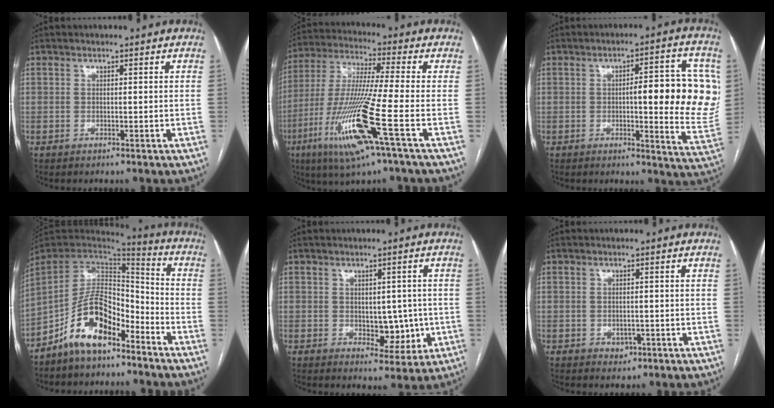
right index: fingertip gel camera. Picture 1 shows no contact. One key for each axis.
{"total": 16.3, "fx": -6.4, "fy": -0.4, "fz": 14.9, "tx": -0.316, "ty": -0.024, "tz": -0.124}
{"total": 15.1, "fx": 1.5, "fy": 3.2, "fz": 14.7, "tx": -0.164, "ty": 0.015, "tz": 0.018}
{"total": 12.0, "fx": -7.5, "fy": 5.5, "fz": 7.5, "tx": -0.140, "ty": 0.025, "tz": -0.140}
{"total": 5.8, "fx": -0.5, "fy": 3.5, "fz": 4.6, "tx": -0.050, "ty": 0.003, "tz": 0.004}
{"total": 1.9, "fx": -0.7, "fy": 1.5, "fz": 0.9, "tx": -0.008, "ty": 0.004, "tz": -0.004}